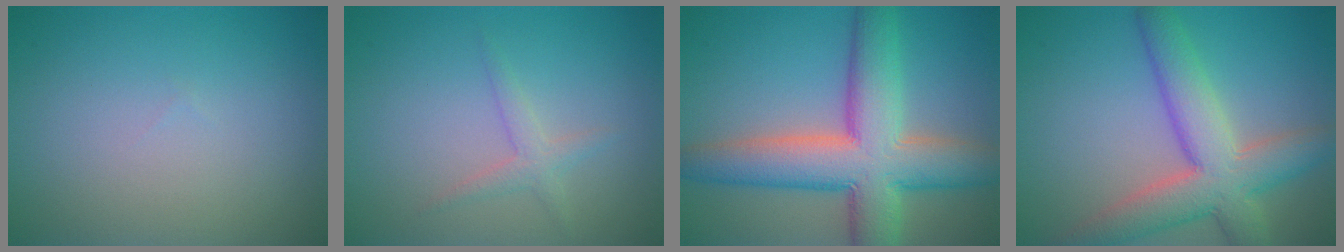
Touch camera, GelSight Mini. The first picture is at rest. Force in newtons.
{"total": 1.6, "press": 1.6, "slide": 0.0}
{"total": 10.4, "press": 10.4, "slide": 0.5}
{"total": 7.6, "press": 7.5, "slide": 0.6}